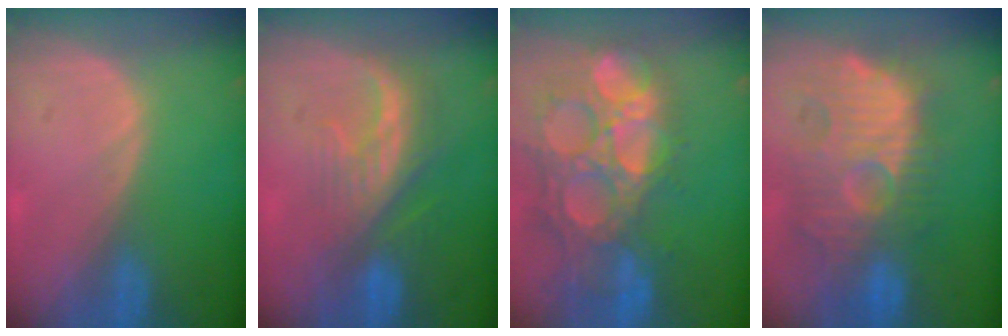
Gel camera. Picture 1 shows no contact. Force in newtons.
{"total": 8.0, "press": 7.4, "slide": 3.1}
{"total": 15.0, "press": 12.4, "slide": 8.4}
{"total": 12.4, "press": 12.0, "slide": 3.4}